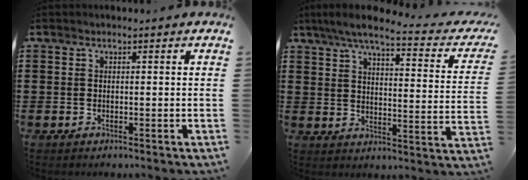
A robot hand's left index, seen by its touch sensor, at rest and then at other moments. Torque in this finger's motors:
{"motor_torque": [2.14, 0.00, 0.74, 0.06]}